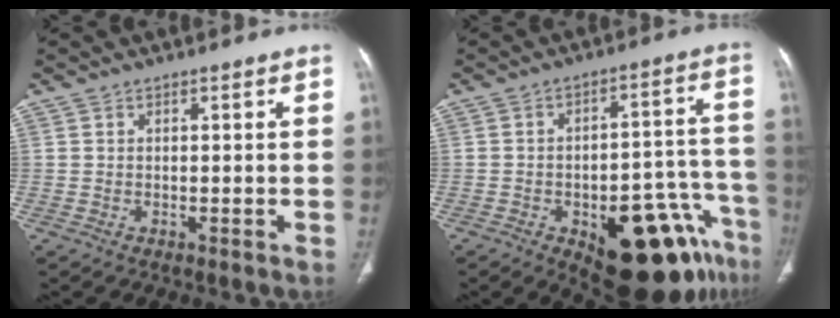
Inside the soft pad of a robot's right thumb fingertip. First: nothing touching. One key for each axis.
{"total": 21.4, "fx": -11.3, "fy": 8.7, "fz": 15.9, "tx": -0.134, "ty": 0.074, "tz": -0.144}